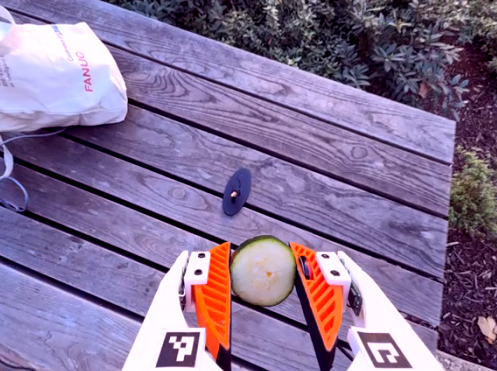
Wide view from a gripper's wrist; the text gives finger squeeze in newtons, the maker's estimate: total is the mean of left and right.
{"total": 11.3, "left": 11.4, "right": 11.2}